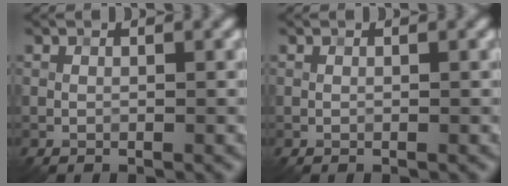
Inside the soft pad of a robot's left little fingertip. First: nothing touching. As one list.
[{"total": 0.0}]